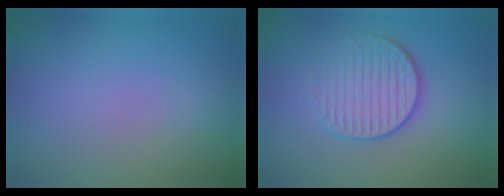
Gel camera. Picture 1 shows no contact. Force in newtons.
{"total": 3.3, "press": 3.1, "slide": 1.2}